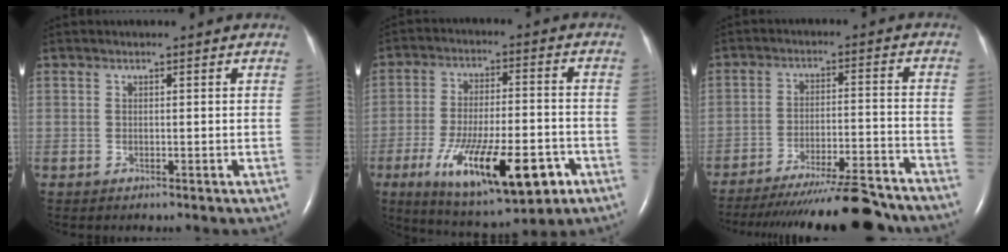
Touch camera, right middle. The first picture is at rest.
{"total": 17.6, "force": [-7.8, 4.5, 15.1], "torque": [-0.250, -0.024, -0.110]}
{"total": 21.0, "force": [-19.2, 1.0, 8.3], "torque": [-0.110, -0.025, -0.273]}